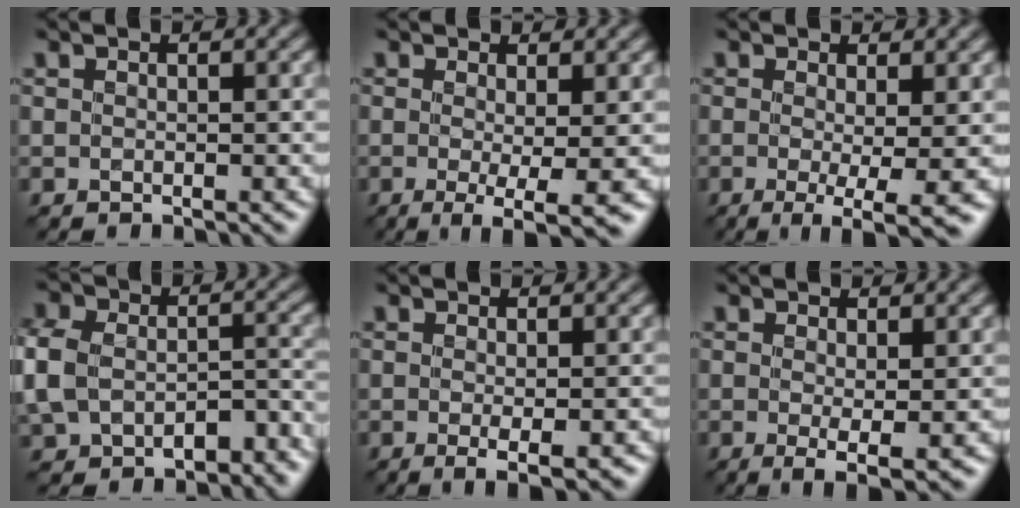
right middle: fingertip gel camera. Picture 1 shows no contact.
{"total": 5.0, "force": [-1.0, 1.3, 4.7], "torque": [-0.079, -0.013, -0.010]}
{"total": 6.1, "force": [-1.4, 1.8, 5.7], "torque": [-0.088, -0.011, -0.013]}
{"total": 8.4, "force": [-2.9, 5.7, 5.4], "torque": [-0.104, -0.003, -0.055]}
{"total": 3.0, "force": [-0.8, 0.9, 2.7], "torque": [-0.043, -0.006, -0.006]}
{"total": 2.9, "force": [-0.2, 0.7, 2.8], "torque": [-0.054, -0.009, -0.003]}